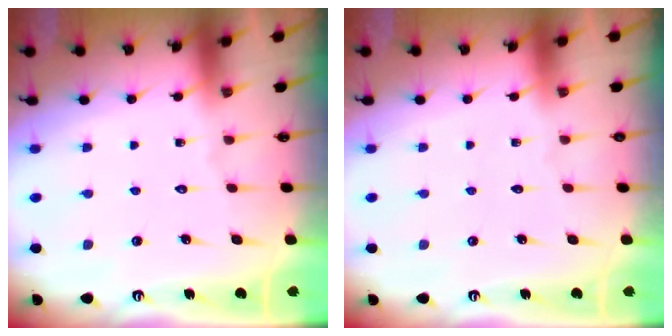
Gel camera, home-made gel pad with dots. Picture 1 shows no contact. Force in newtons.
{"total": 0.0}